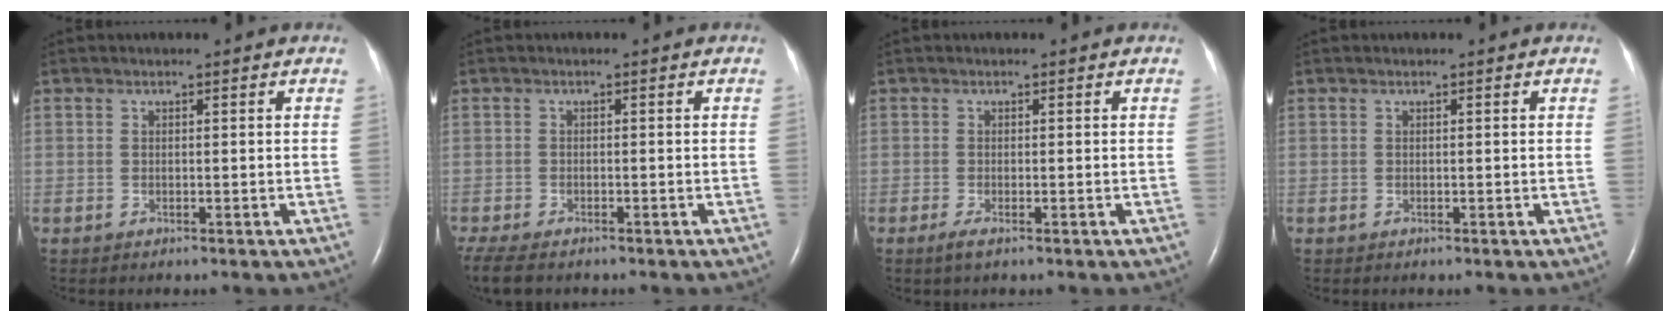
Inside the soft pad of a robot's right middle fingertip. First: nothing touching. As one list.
[{"total": 6.7, "force": [-5.1, 2.5, 3.5], "torque": [-0.071, -0.016, -0.083]}, {"total": 1.4, "force": [-0.8, 0.2, 1.1], "torque": [-0.030, -0.006, -0.018]}, {"total": 0.0}]